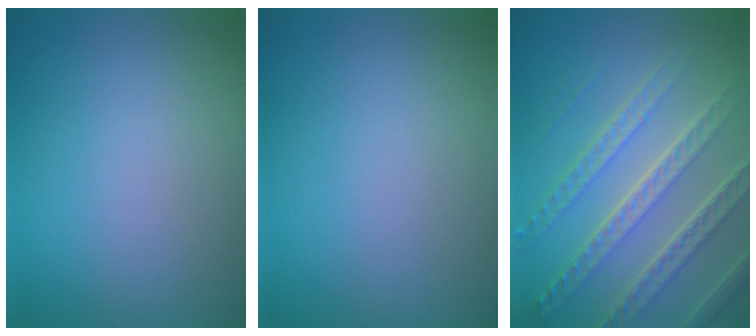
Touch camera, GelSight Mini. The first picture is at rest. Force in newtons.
{"total": 0.0}
{"total": 7.4, "press": 5.3, "slide": 5.2}